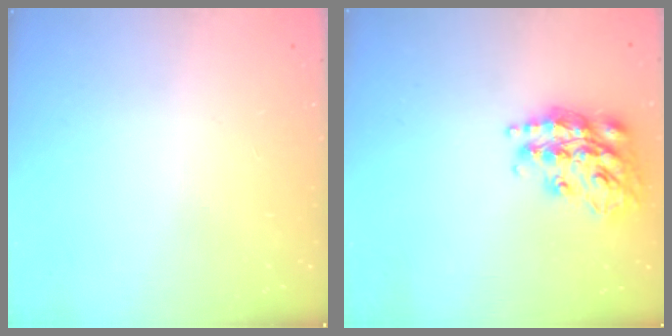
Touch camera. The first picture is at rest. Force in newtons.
{"total": 19.2, "press": 19.2, "slide": 1.3}